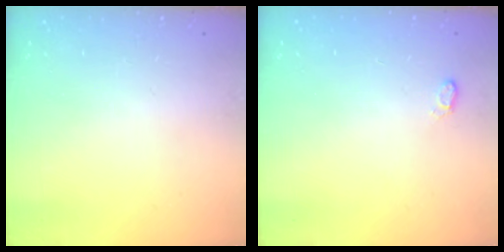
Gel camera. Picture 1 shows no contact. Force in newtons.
{"total": 4.8, "press": 4.8, "slide": 0.6}